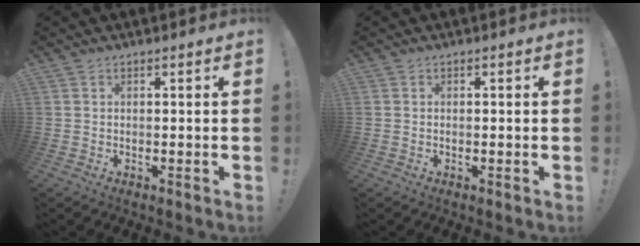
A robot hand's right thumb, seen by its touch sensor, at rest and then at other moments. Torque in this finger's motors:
{"motor_torque": [-0.08, -0.29, -0.29, 0.20, 0.01]}